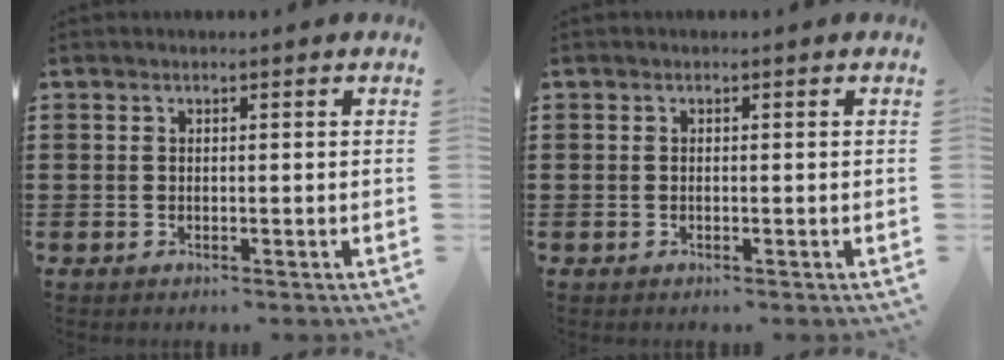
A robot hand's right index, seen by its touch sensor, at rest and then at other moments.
{"total": 0.0}